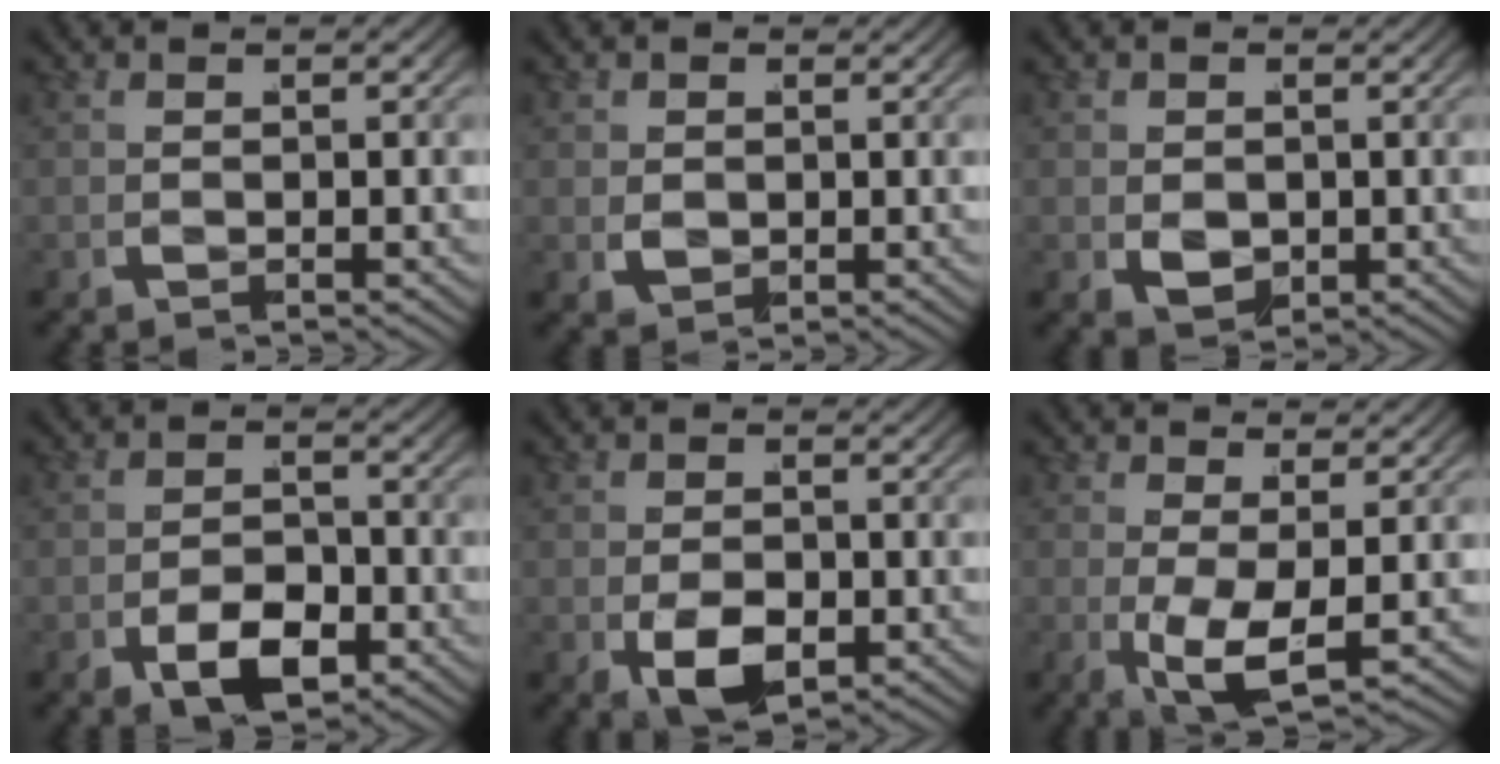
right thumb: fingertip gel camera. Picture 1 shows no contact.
{"total": 2.1, "force": [0.3, 1.8, 1.0], "torque": [-0.024, -0.020, 0.012]}
{"total": 3.0, "force": [-0.3, 2.4, 1.7], "torque": [-0.037, -0.026, 0.001]}
{"total": 4.6, "force": [-2.6, 2.8, 2.6], "torque": [-0.040, -0.022, -0.044]}
{"total": 4.7, "force": [-1.8, 3.2, 2.9], "torque": [-0.068, -0.039, -0.019]}
{"total": 4.3, "force": [-0.7, 2.2, 3.7], "torque": [-0.070, -0.029, -0.007]}